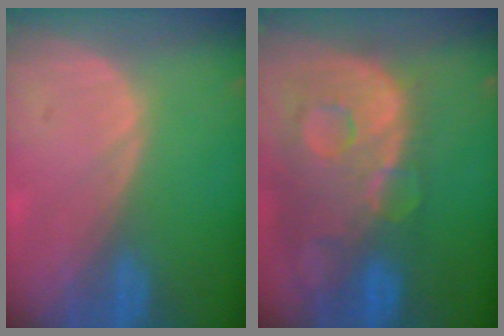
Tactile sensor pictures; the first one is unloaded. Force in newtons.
{"total": 13.7, "press": 11.2, "slide": 8.0}